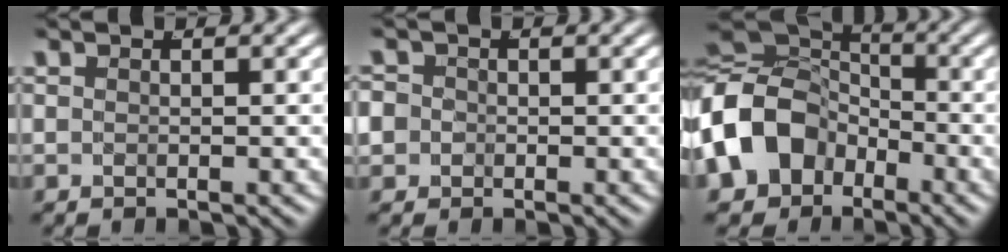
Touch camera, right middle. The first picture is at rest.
{"total": 4.2, "force": [-0.7, 4.0, 1.2], "torque": [-0.040, -0.014, -0.017]}
{"total": 12.6, "force": [-1.8, 10.7, 6.3], "torque": [-0.162, -0.030, -0.029]}